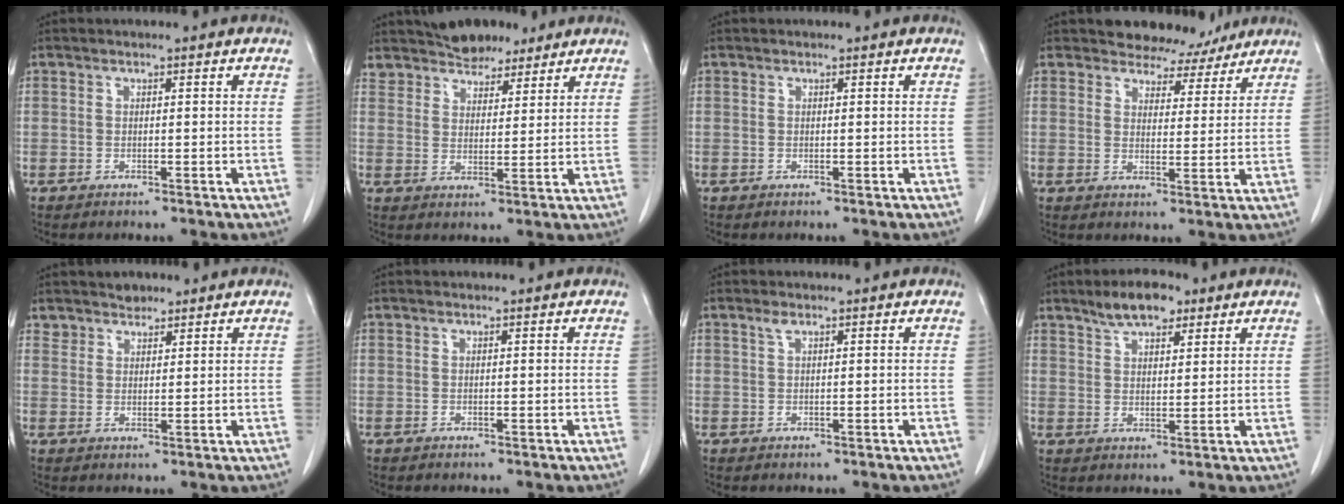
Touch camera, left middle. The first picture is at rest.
{"total": 6.7, "force": [5.9, 2.7, 1.7], "torque": [-0.030, 0.012, 0.106]}
{"total": 0.0}
{"total": 6.5, "force": [5.8, 2.8, 0.2], "torque": [0.008, -0.008, 0.072]}
{"total": 2.5, "force": [2.2, 1.3, 0.0], "torque": [0.001, 0.006, 0.036]}
{"total": 0.0}
{"total": 1.0, "force": [0.6, 0.2, 0.7], "torque": [-0.015, 0.005, 0.012]}
{"total": 6.6, "force": [4.7, 2.5, 4.0], "torque": [-0.067, 0.009, 0.081]}